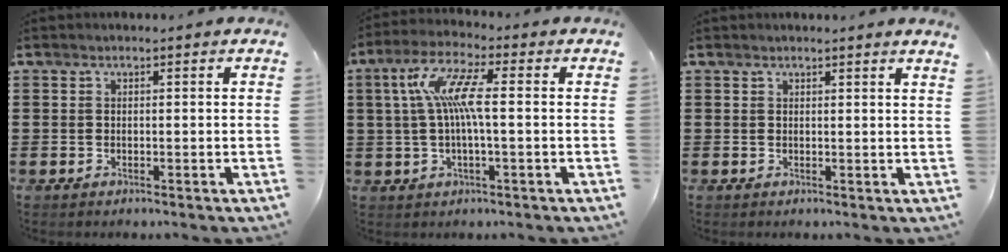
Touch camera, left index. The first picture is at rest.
{"total": 8.7, "force": [1.0, 2.0, 8.4], "torque": [-0.181, 0.003, 0.008]}
{"total": 1.1, "force": [1.1, -0.3, 0.2], "torque": [-0.004, -0.004, 0.020]}